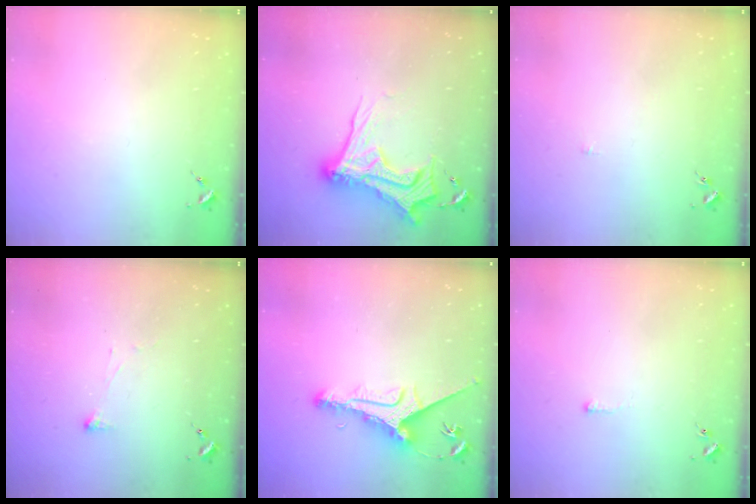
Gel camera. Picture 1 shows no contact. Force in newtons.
{"total": 17.6, "press": 17.5, "slide": 0.9}
{"total": 1.8, "press": 1.8, "slide": 0.3}
{"total": 2.9, "press": 2.8, "slide": 0.5}
{"total": 11.1, "press": 11.0, "slide": 1.0}
{"total": 2.6, "press": 2.6, "slide": 0.4}